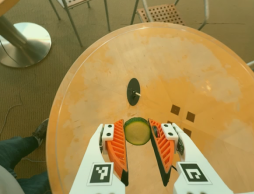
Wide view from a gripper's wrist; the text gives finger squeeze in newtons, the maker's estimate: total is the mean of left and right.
{"total": 7.9, "left": 7.9, "right": 7.9}